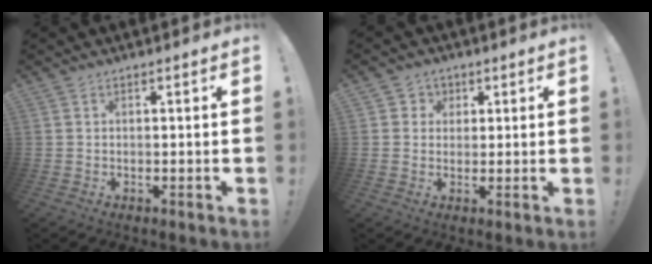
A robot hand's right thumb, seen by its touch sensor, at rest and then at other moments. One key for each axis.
{"total": 4.0, "fx": 1.0, "fy": 3.8, "fz": 0.7, "tx": -0.001, "ty": -0.008, "tz": 0.016}